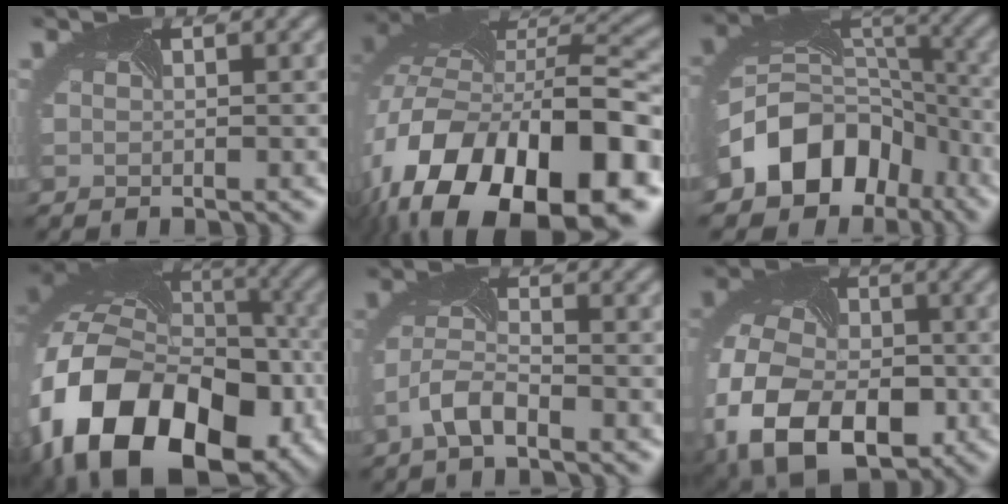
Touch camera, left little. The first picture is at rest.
{"total": 18.3, "force": [-8.8, 9.8, 12.7], "torque": [-0.231, -0.021, -0.120]}
{"total": 9.3, "force": [-4.3, 7.3, 3.7], "torque": [-0.067, 0.007, -0.087]}
{"total": 20.3, "force": [-7.7, 14.1, 12.5], "torque": [-0.268, -0.040, -0.117]}
{"total": 2.8, "force": [-2.1, 0.9, 1.6], "torque": [-0.045, 0.010, -0.052]}
{"total": 13.6, "force": [-5.0, 9.5, 8.4], "torque": [-0.189, -0.040, -0.079]}